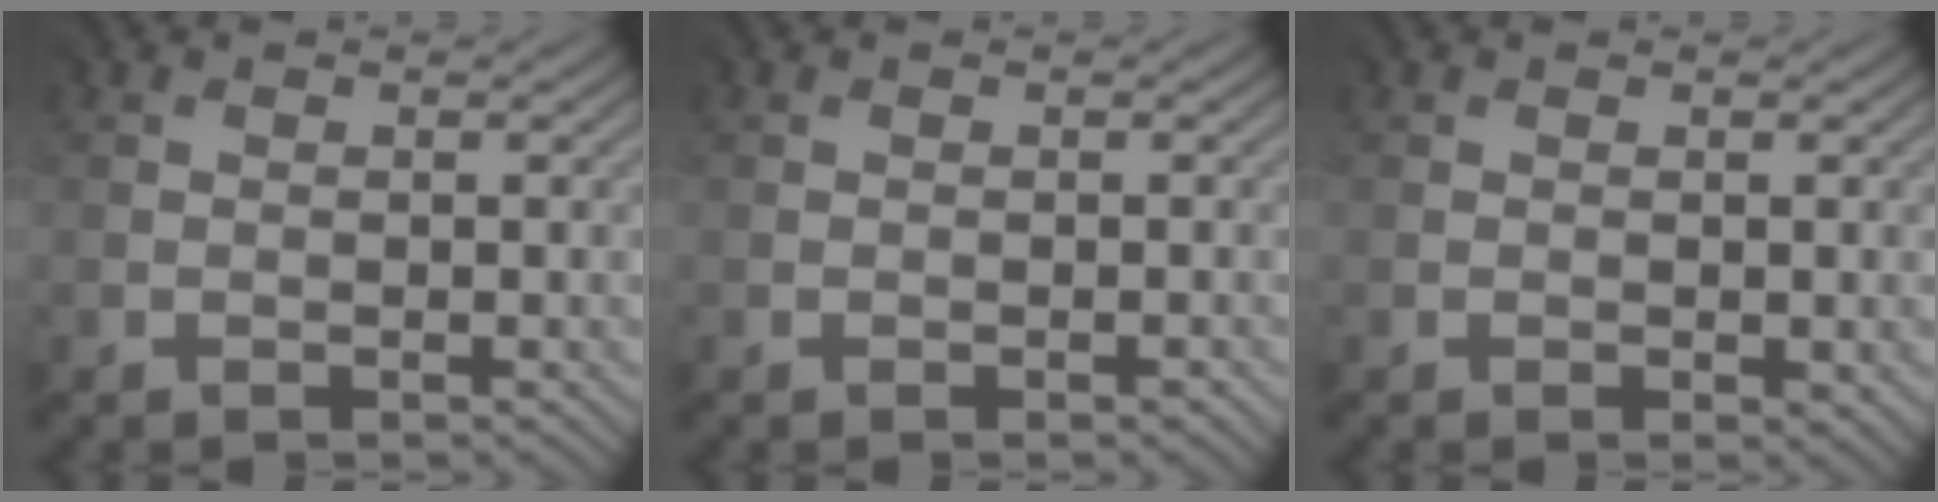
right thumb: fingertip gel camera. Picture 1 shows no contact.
{"total": 0.6, "force": [-0.4, -0.1, 0.4], "torque": [-0.006, 0.000, -0.005]}
{"total": 1.3, "force": [0.0, 0.6, 1.1], "torque": [-0.017, -0.004, 0.003]}